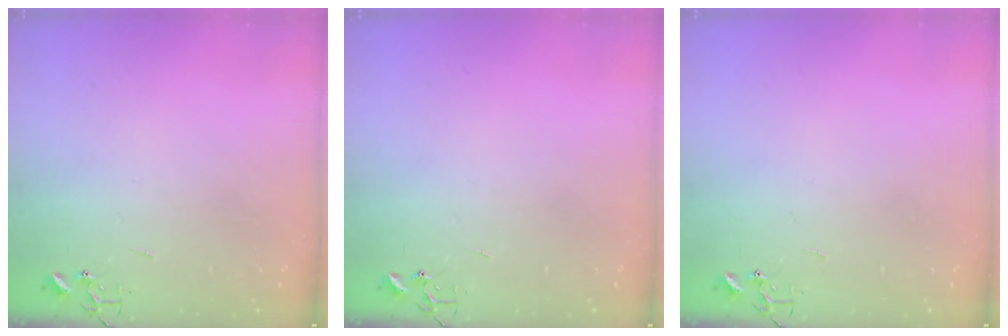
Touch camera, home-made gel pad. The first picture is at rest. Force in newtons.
{"total": 0.0}
{"total": 0.0}